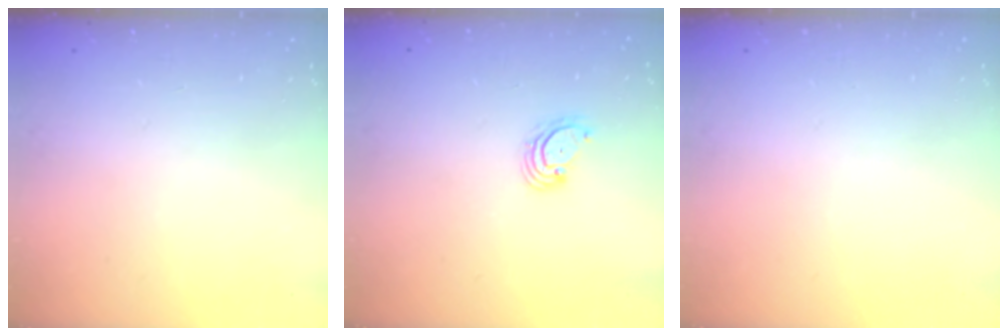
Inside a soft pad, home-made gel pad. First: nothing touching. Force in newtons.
{"total": 2.9, "press": 2.9, "slide": 0.4}
{"total": 0.0}